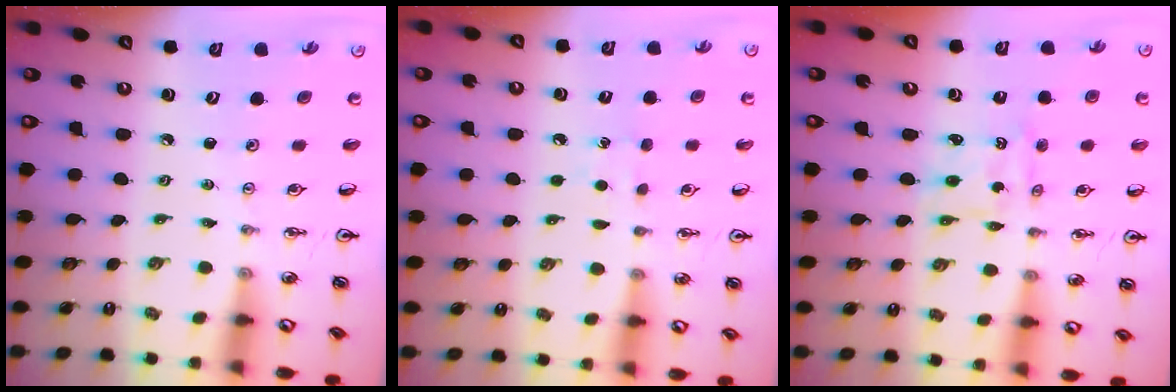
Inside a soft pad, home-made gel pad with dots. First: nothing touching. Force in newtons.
{"total": 5.1, "press": 5.1, "slide": 0.6}
{"total": 1.4, "press": 1.4, "slide": 0.2}